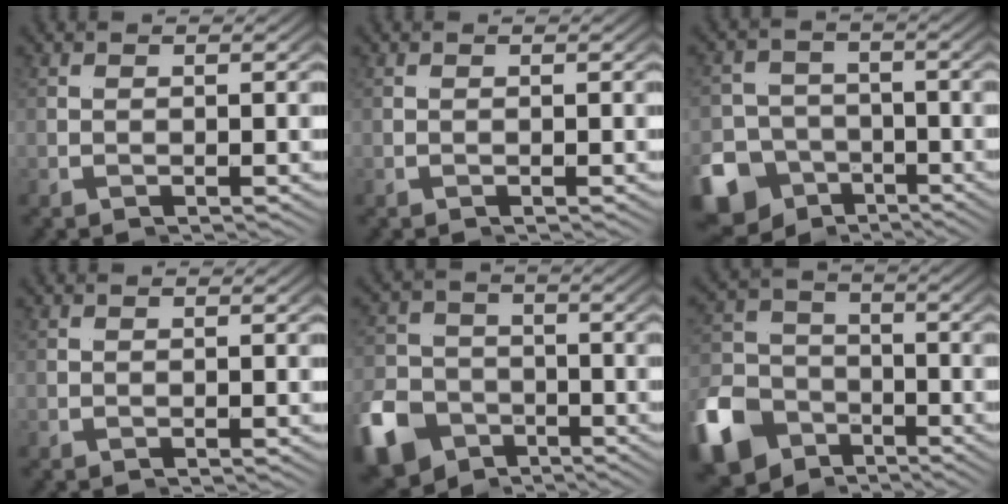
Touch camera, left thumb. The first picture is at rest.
{"total": 0.0}
{"total": 14.4, "force": [-4.7, 12.2, 6.0], "torque": [-0.128, -0.054, -0.079]}
{"total": 0.0}
{"total": 10.9, "force": [-3.6, 8.6, 5.7], "torque": [-0.123, -0.037, -0.058]}
{"total": 10.4, "force": [-3.3, 7.6, 6.3], "torque": [-0.144, -0.031, -0.055]}